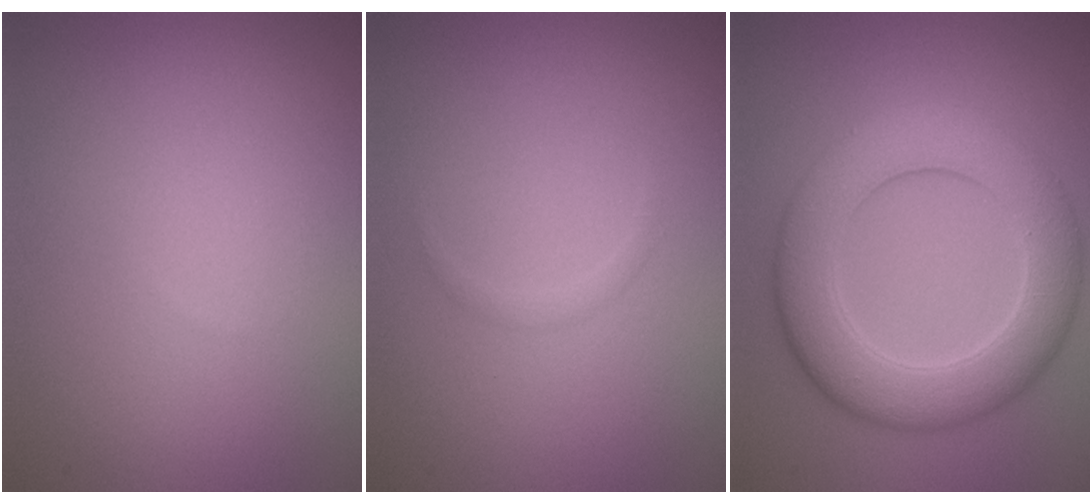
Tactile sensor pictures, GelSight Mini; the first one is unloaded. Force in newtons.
{"total": 0.5, "press": 0.5, "slide": 0.0}
{"total": 7.3, "press": 7.3, "slide": 0.1}